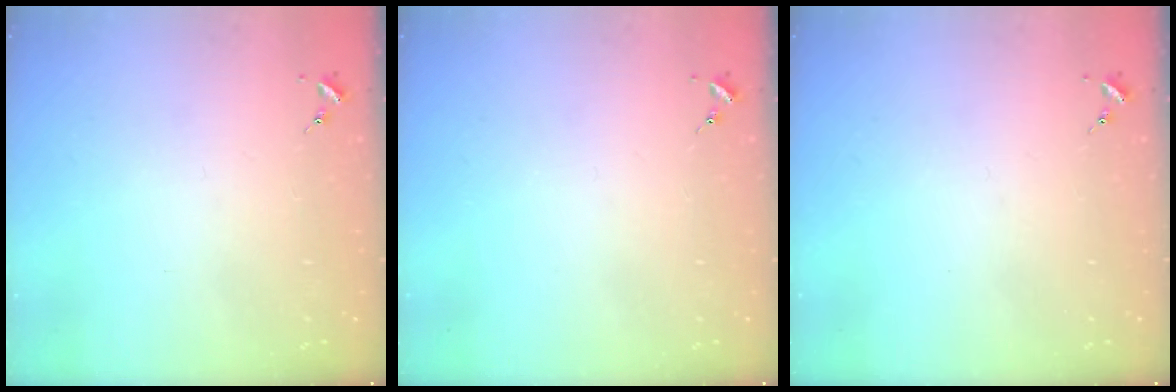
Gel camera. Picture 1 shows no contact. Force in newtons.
{"total": 0.0}
{"total": 0.0}